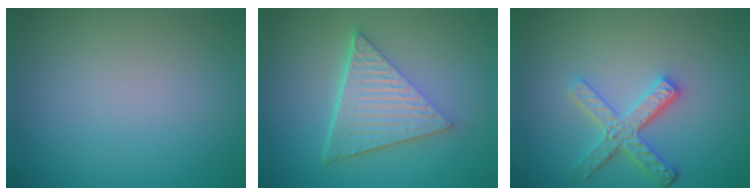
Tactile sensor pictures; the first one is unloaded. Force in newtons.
{"total": 6.7, "press": 4.6, "slide": 4.9}
{"total": 3.9, "press": 3.2, "slide": 2.2}